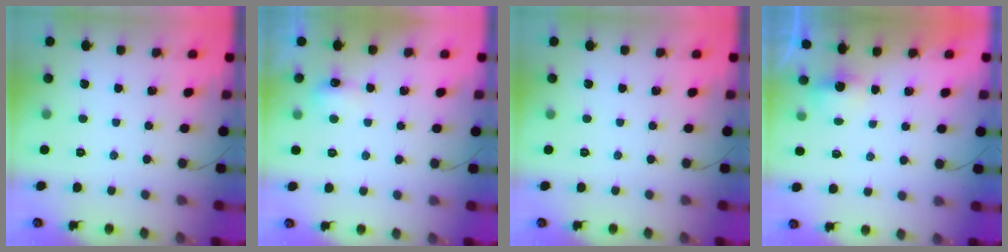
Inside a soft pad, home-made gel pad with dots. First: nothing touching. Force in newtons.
{"total": 5.2, "press": 5.1, "slide": 0.9}
{"total": 0.0}
{"total": 2.9, "press": 2.8, "slide": 0.8}